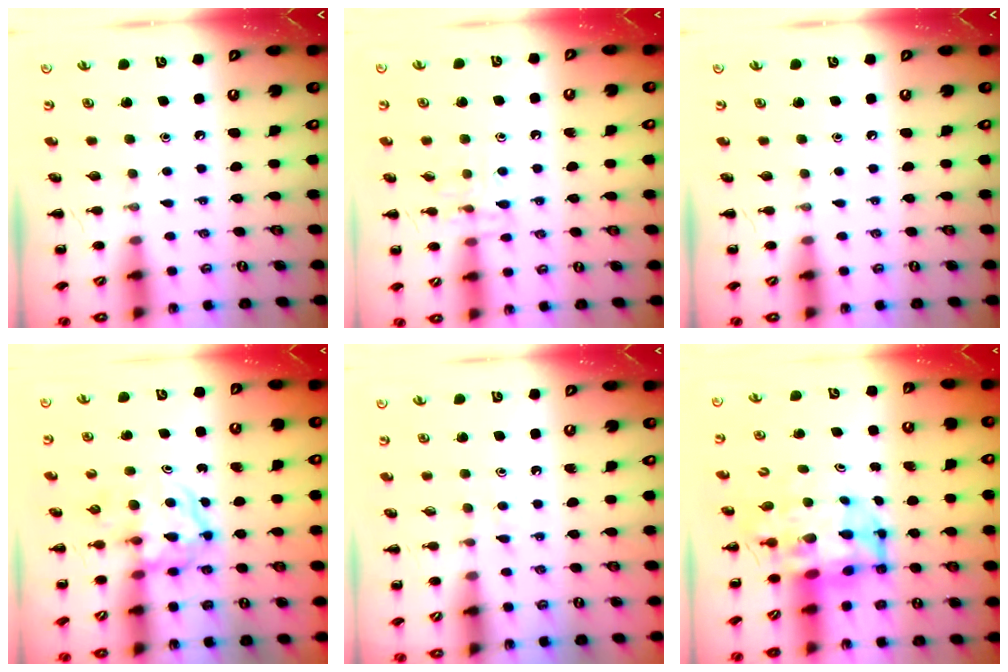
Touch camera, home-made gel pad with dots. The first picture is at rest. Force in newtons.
{"total": 7.4, "press": 7.4, "slide": 0.5}
{"total": 0.0}
{"total": 3.8, "press": 3.8, "slide": 0.5}
{"total": 3.3, "press": 3.1, "slide": 1.1}
{"total": 7.5, "press": 7.2, "slide": 2.1}